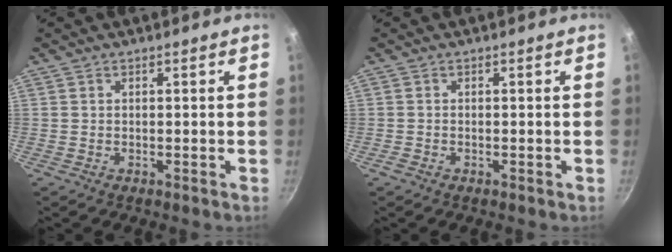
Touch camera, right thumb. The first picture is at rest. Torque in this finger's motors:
{"motor_torque": [0.19, 0.00, 0.01, -0.23, -0.02]}